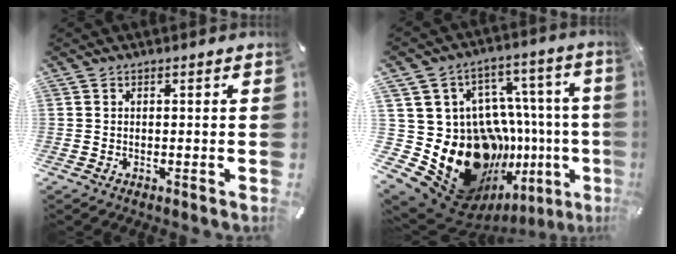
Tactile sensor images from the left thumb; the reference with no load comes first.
{"total": 27.2, "force": [-9.0, 20.2, 15.9], "torque": [-0.219, -0.021, -0.069]}